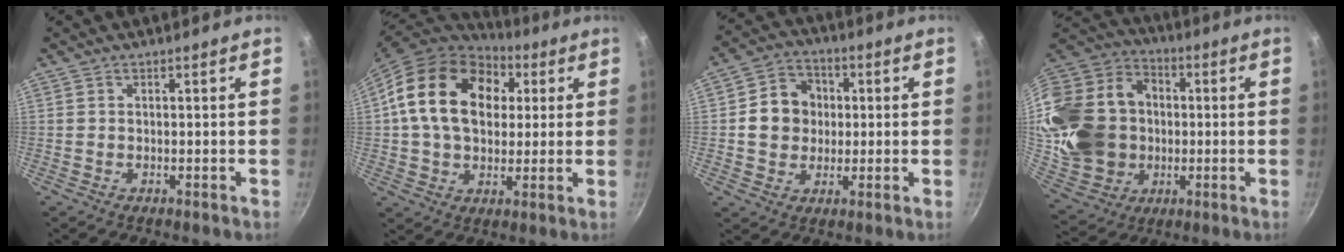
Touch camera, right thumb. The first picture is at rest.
{"total": 20.6, "force": [4.9, 14.6, 13.6], "torque": [-0.211, 0.012, 0.074]}
{"total": 9.7, "force": [0.9, 8.6, 4.5], "torque": [-0.039, 0.013, 0.005]}
{"total": 26.6, "force": [0.1, 21.6, 15.5], "torque": [-0.291, 0.041, 0.021]}